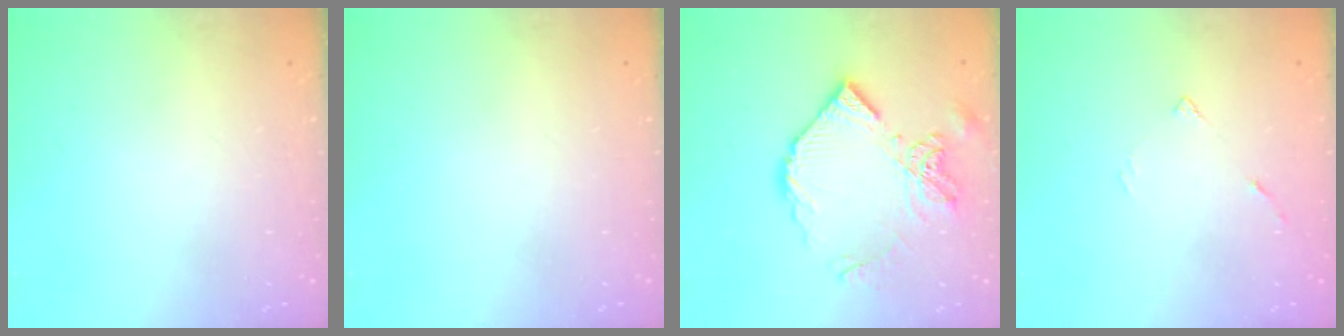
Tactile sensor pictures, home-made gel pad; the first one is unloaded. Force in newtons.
{"total": 0.0}
{"total": 12.9, "press": 12.8, "slide": 1.6}
{"total": 4.0, "press": 4.0, "slide": 0.6}